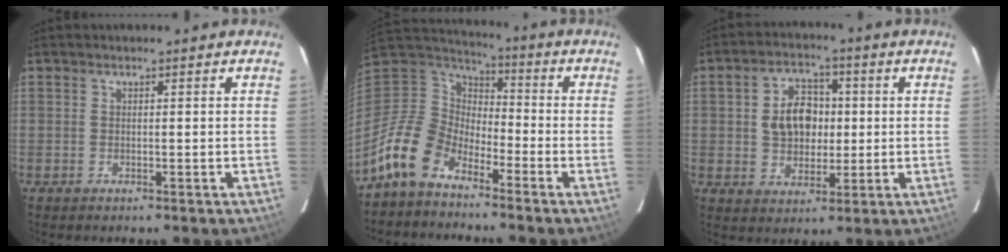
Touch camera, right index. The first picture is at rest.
{"total": 13.2, "force": [-9.2, 7.2, 6.1], "torque": [-0.134, 0.011, -0.182]}
{"total": 9.1, "force": [0.9, 6.8, 6.0], "torque": [-0.113, 0.024, 0.023]}